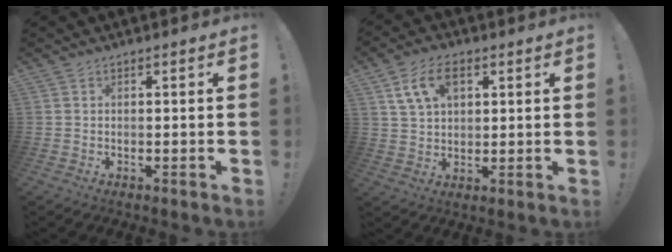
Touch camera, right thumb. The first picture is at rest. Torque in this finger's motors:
{"motor_torque": [-0.32, 0.72, 0.11, 0.05, 0.21]}